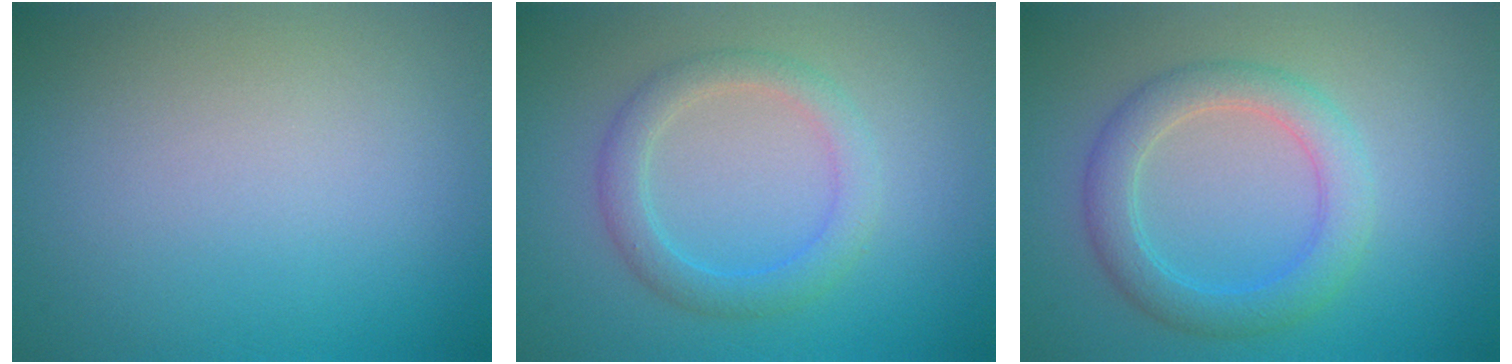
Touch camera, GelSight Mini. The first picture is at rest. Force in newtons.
{"total": 2.9, "press": 2.9, "slide": 0.2}
{"total": 3.9, "press": 3.9, "slide": 0.0}